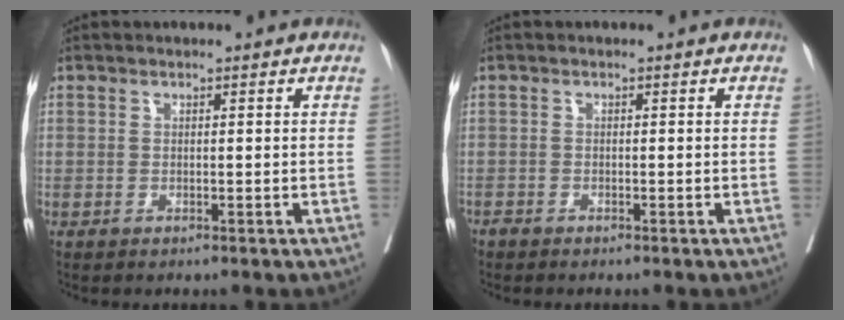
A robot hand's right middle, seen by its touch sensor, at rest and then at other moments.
{"total": 0.6, "force": [-0.6, 0.1, 0.1], "torque": [-0.008, -0.002, -0.016]}